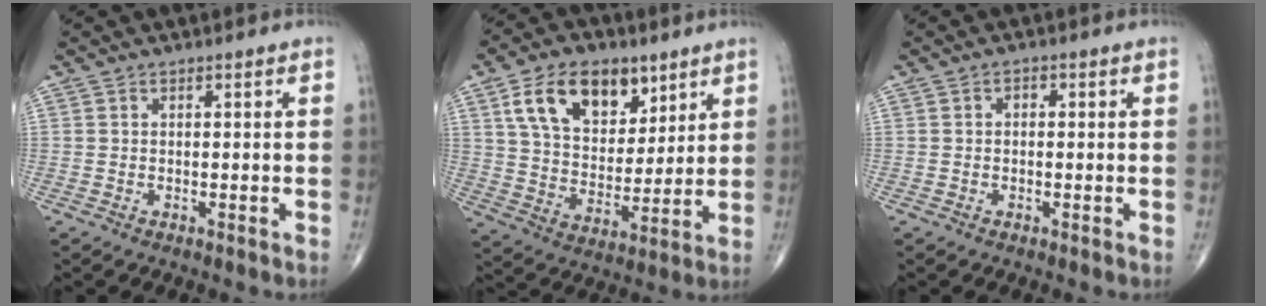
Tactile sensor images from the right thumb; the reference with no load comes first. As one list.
[{"total": 16.3, "force": [8.0, 10.0, 9.9], "torque": [-0.130, -0.031, 0.150]}, {"total": 1.3, "force": [0.1, 0.9, 0.9], "torque": [-0.006, 0.006, -0.003]}]